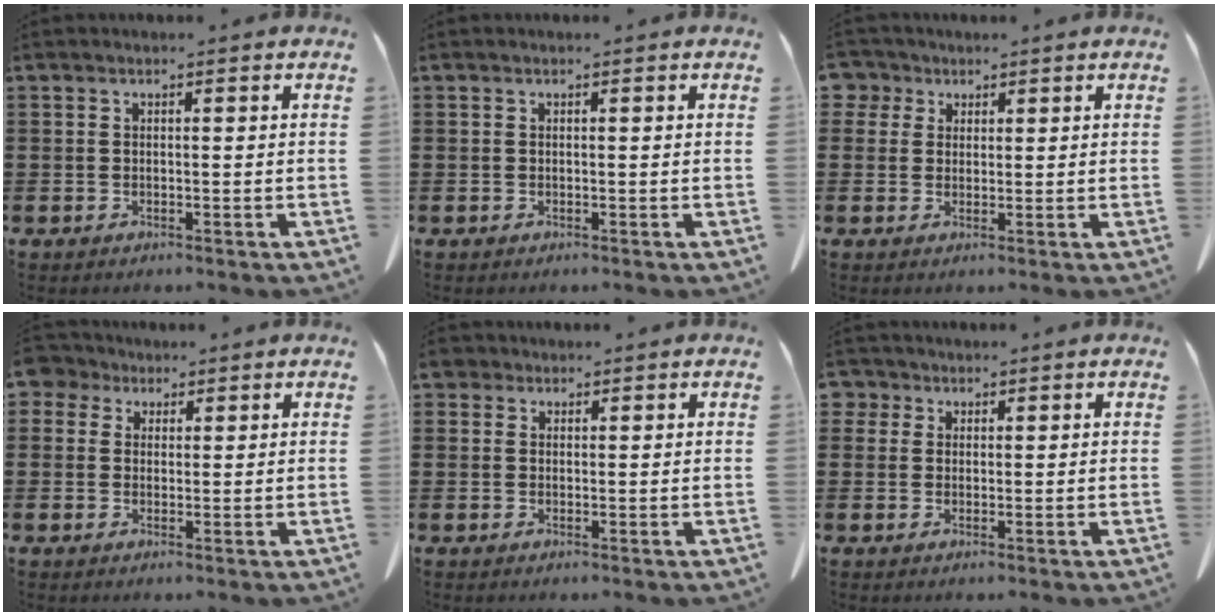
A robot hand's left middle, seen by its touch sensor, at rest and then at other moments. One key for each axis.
{"total": 0.0}
{"total": 3.3, "fx": 1.9, "fy": 2.6, "fz": 0.6, "tx": -0.020, "ty": 0.008, "tz": 0.034}
{"total": 3.2, "fx": 2.1, "fy": 2.3, "fz": 0.8, "tx": -0.021, "ty": 0.008, "tz": 0.037}
{"total": 2.0, "fx": 1.3, "fy": 1.3, "fz": 0.6, "tx": -0.020, "ty": 0.008, "tz": 0.025}
{"total": 2.2, "fx": 1.2, "fy": 1.7, "fz": 0.5, "tx": -0.011, "ty": 0.004, "tz": 0.020}